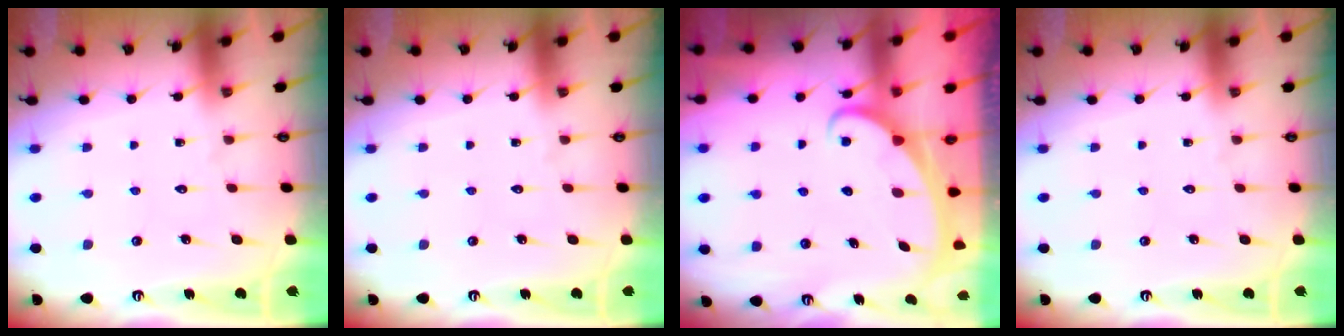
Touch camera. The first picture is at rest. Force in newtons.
{"total": 0.0}
{"total": 2.4, "press": 2.3, "slide": 0.3}
{"total": 0.0}